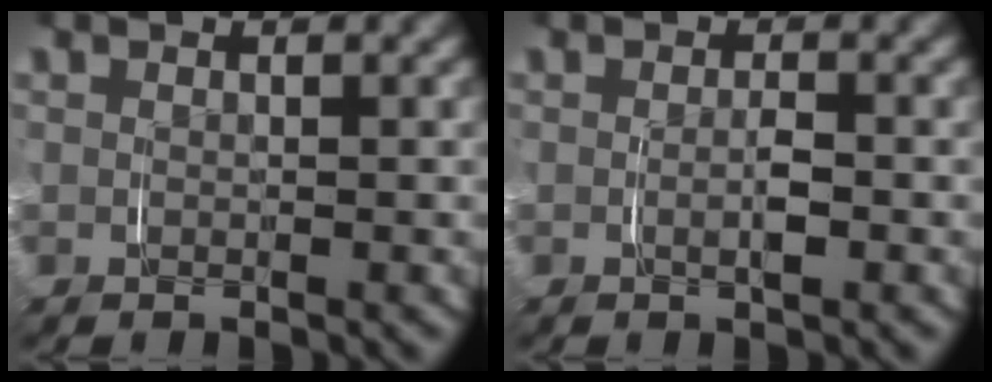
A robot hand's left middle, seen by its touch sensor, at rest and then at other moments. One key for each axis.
{"total": 0.6, "fx": -0.5, "fy": 0.1, "fz": 0.2, "tx": -0.007, "ty": -0.004, "tz": -0.008}